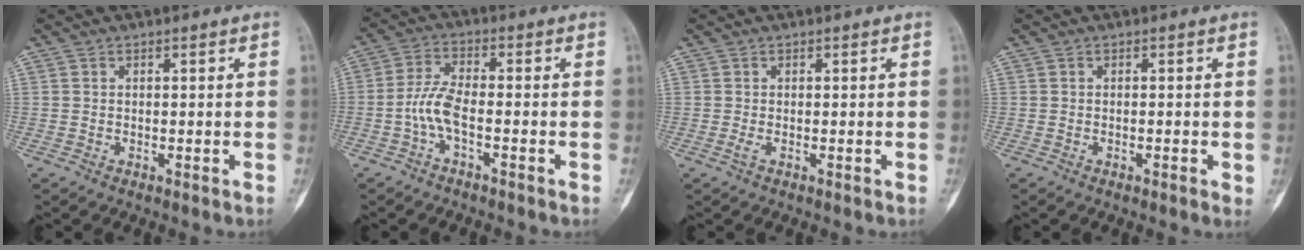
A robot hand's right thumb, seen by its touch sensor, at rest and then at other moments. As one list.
[{"total": 5.9, "force": [-2.2, 2.4, 4.9], "torque": [-0.106, 0.022, -0.047]}, {"total": 0.7, "force": [-0.3, 0.4, 0.6], "torque": [-0.015, -0.003, -0.009]}, {"total": 1.0, "force": [-0.3, 0.5, 0.8], "torque": [-0.006, -0.001, -0.006]}]